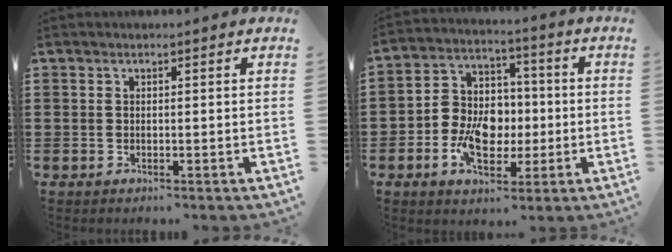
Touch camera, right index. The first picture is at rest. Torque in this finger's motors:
{"motor_torque": [2.14, 0.00, 0.39, 0.21]}